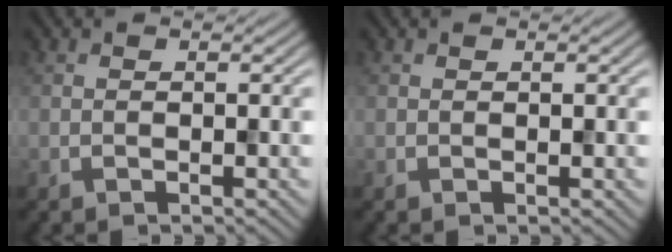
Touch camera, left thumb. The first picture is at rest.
{"total": 0.0}